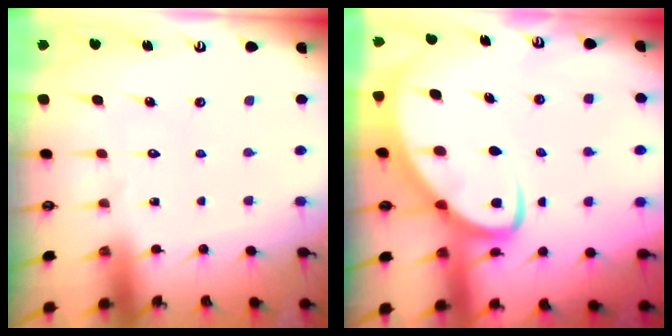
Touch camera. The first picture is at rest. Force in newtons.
{"total": 10.0, "press": 9.9, "slide": 1.1}